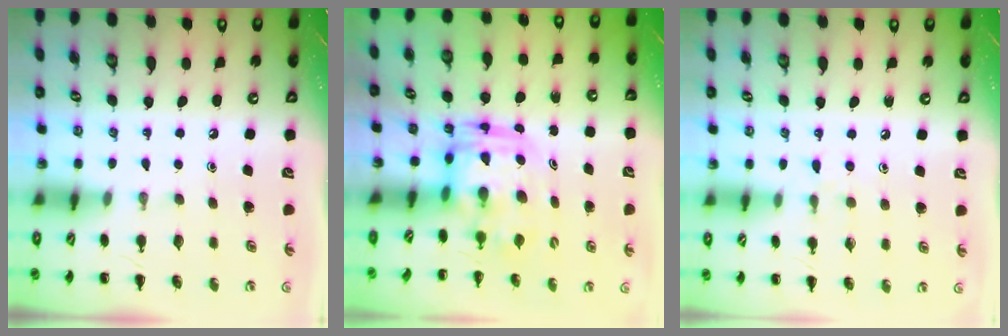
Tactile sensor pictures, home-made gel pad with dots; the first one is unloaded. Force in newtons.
{"total": 3.6, "press": 3.5, "slide": 0.7}
{"total": 5.5, "press": 5.1, "slide": 2.0}